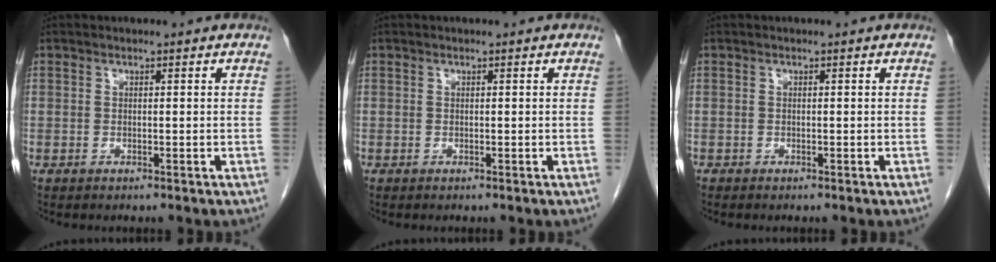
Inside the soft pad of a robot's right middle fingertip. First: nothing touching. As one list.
[{"total": 0.0}, {"total": 0.0}]